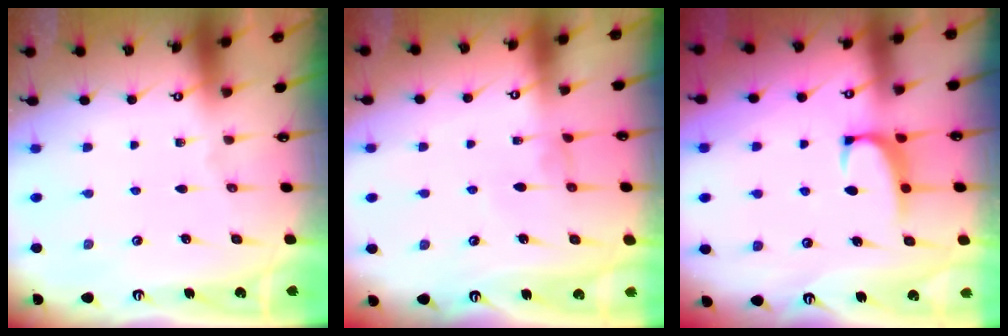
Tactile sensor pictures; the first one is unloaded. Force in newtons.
{"total": 0.0}
{"total": 1.2, "press": 0.9, "slide": 0.7}